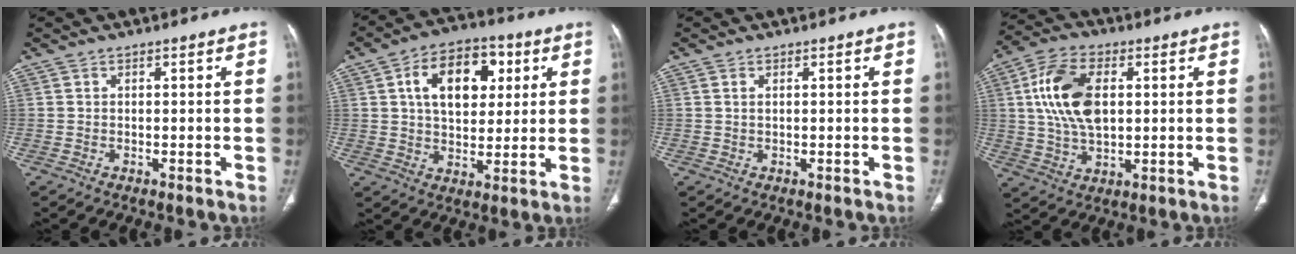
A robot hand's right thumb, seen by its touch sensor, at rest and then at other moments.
{"total": 14.5, "force": [4.3, 9.2, 10.4], "torque": [-0.131, 0.003, 0.066]}
{"total": 0.8, "force": [0.4, 0.3, 0.6], "torque": [-0.016, 0.005, 0.008]}
{"total": 14.5, "force": [2.8, 8.3, 11.5], "torque": [-0.219, 0.004, 0.052]}